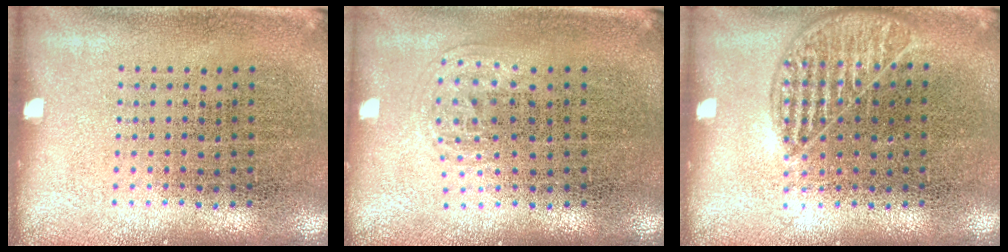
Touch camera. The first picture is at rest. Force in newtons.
{"total": 1.0, "press": 0.6, "slide": 0.8}
{"total": 1.1, "press": 1.0, "slide": 0.4}